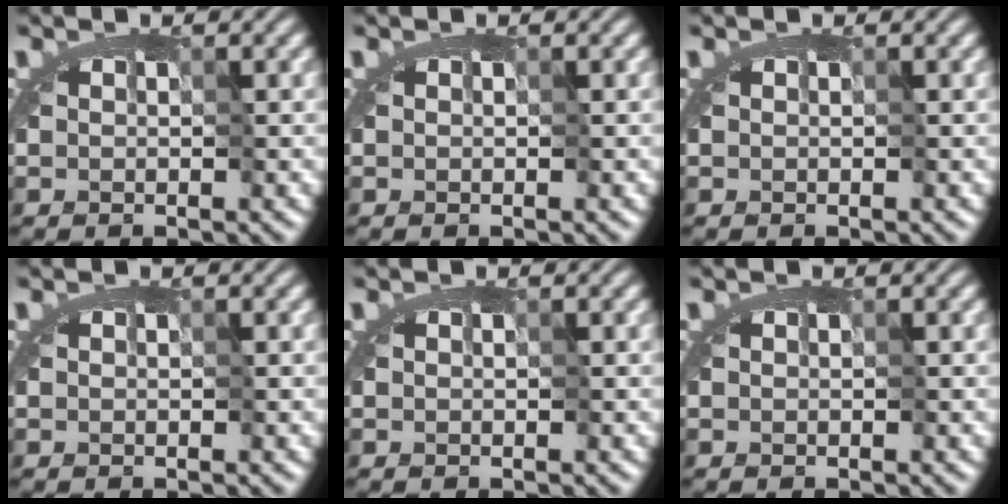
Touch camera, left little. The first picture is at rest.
{"total": 0.0}
{"total": 0.0}
{"total": 0.0}
{"total": 0.0}
{"total": 0.0}